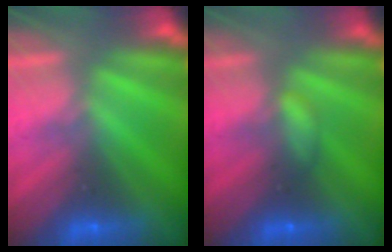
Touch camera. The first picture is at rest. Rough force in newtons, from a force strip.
{"total": 2.1}